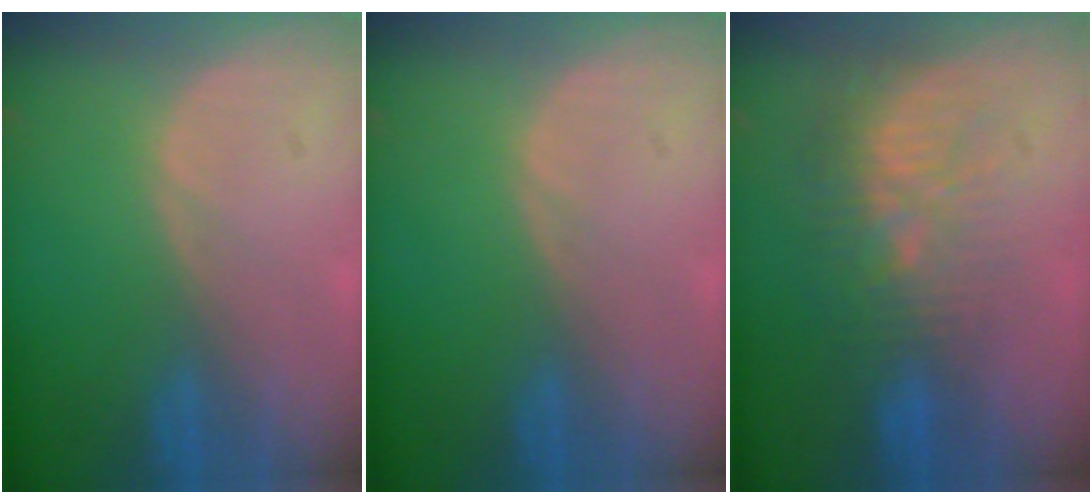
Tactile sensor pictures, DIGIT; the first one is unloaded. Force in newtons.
{"total": 0.0}
{"total": 9.8, "press": 8.8, "slide": 4.3}